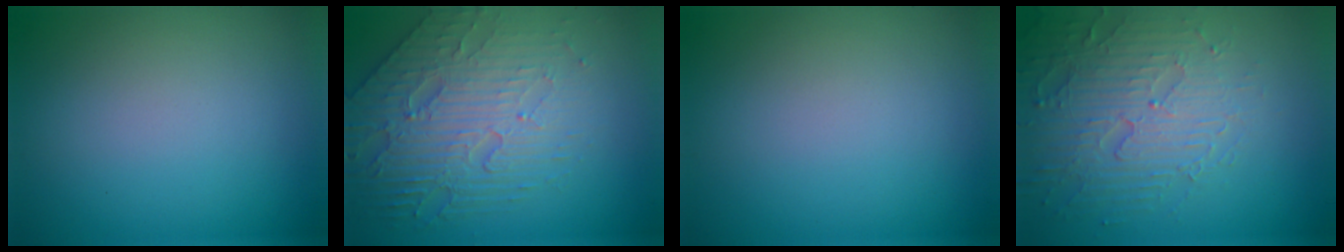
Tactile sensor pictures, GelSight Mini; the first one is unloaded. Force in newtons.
{"total": 6.3, "press": 5.1, "slide": 3.7}
{"total": 0.0}
{"total": 5.2, "press": 4.7, "slide": 2.1}